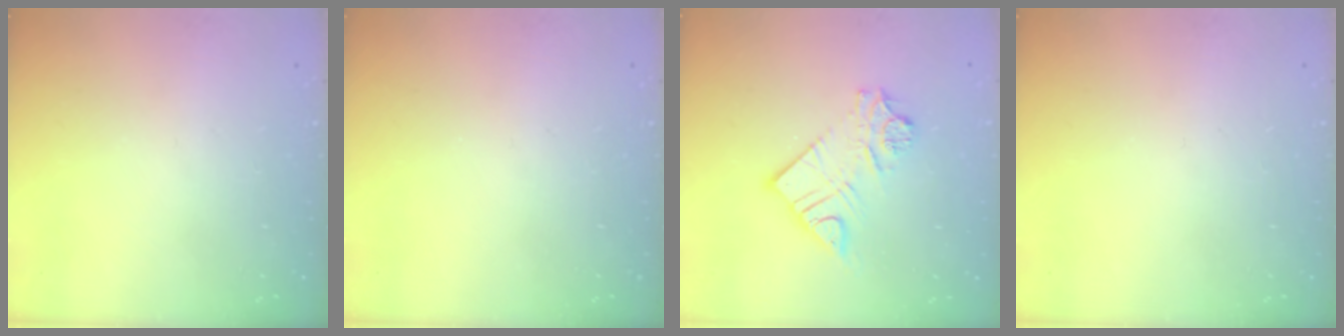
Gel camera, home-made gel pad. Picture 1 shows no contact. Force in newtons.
{"total": 0.0}
{"total": 13.3, "press": 13.3, "slide": 1.4}
{"total": 0.0}